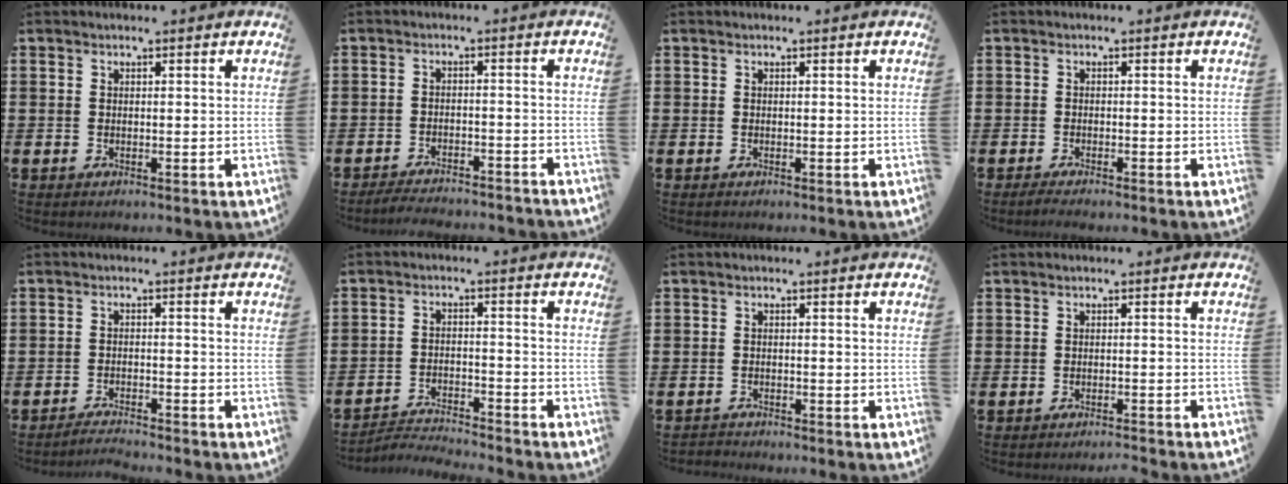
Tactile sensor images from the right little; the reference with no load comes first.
{"total": 2.7, "force": [-2.7, 0.0, 0.2], "torque": [-0.006, 0.004, -0.056]}
{"total": 0.0}
{"total": 1.1, "force": [-0.8, 0.1, 0.7], "torque": [-0.012, -0.003, -0.016]}
{"total": 2.1, "force": [-2.1, -0.2, 0.2], "torque": [-0.005, 0.003, -0.042]}
{"total": 3.1, "force": [-3.1, 0.0, -0.1], "torque": [-0.005, 0.003, -0.069]}
{"total": 0.9, "force": [-0.9, 0.1, -0.1], "torque": [-0.001, 0.001, -0.020]}
{"total": 1.1, "force": [-1.1, -0.2, 0.1], "torque": [-0.001, 0.002, -0.022]}